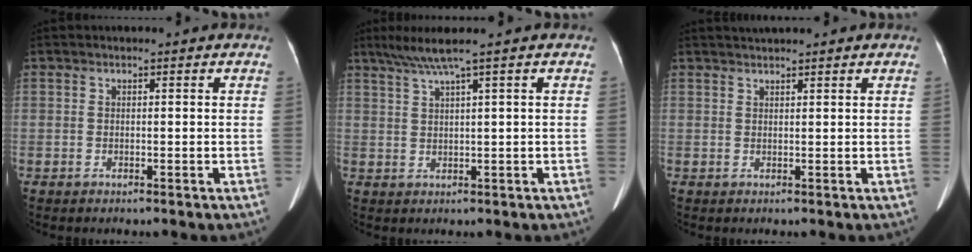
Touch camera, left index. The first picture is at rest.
{"total": 3.8, "force": [2.5, -1.2, 2.7], "torque": [-0.063, 0.007, 0.055]}
{"total": 2.6, "force": [2.4, 0.1, 1.1], "torque": [-0.012, 0.026, 0.039]}